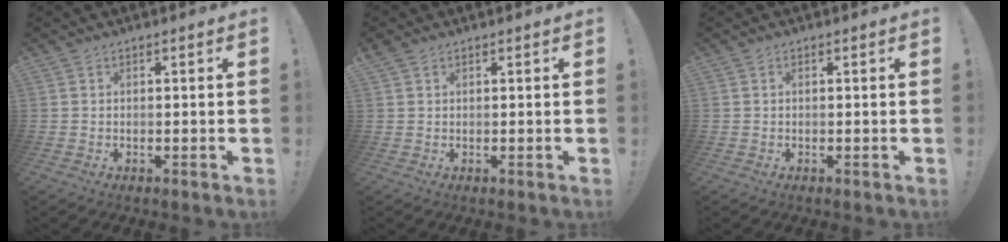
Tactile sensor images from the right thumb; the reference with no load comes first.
{"total": 1.1, "force": [0.7, 0.7, 0.5], "torque": [-0.005, 0.000, 0.013]}
{"total": 0.0}